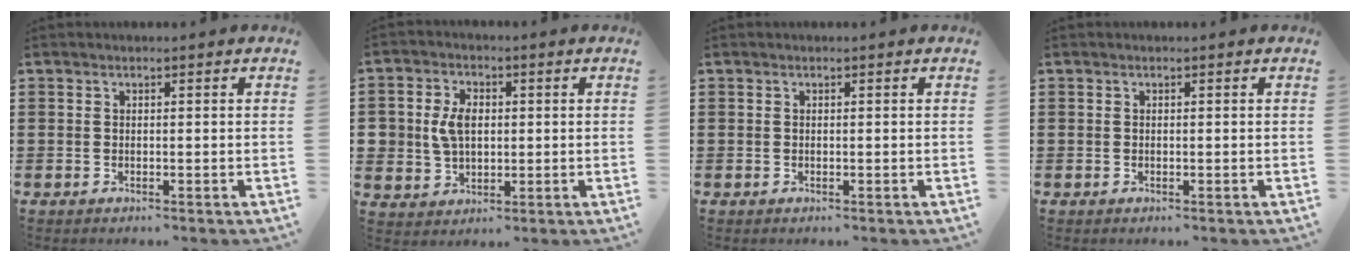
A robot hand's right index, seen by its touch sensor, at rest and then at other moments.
{"total": 5.2, "force": [0.4, 3.9, 3.3], "torque": [-0.082, 0.011, 0.003]}
{"total": 0.0}
{"total": 0.0}